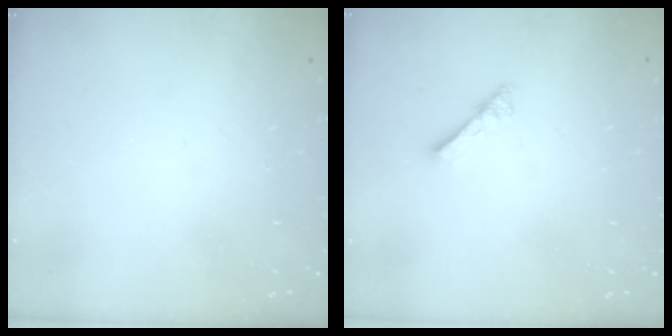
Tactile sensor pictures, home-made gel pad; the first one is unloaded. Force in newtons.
{"total": 3.3, "press": 3.2, "slide": 0.4}